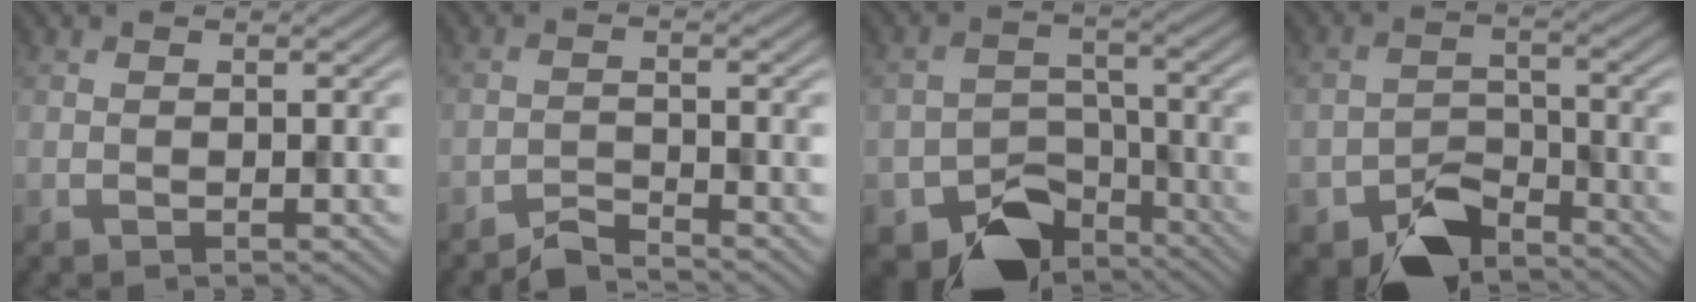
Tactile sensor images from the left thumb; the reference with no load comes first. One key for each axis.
{"total": 2.6, "fx": -2.5, "fy": 0.2, "fz": 0.7, "tx": -0.007, "ty": 0.004, "tz": -0.056}
{"total": 9.9, "fx": -6.5, "fy": 6.1, "fz": 4.2, "tx": -0.067, "ty": -0.023, "tz": -0.107}
{"total": 7.7, "fx": -5.6, "fy": 3.9, "fz": 3.5, "tx": -0.057, "ty": -0.010, "tz": -0.107}